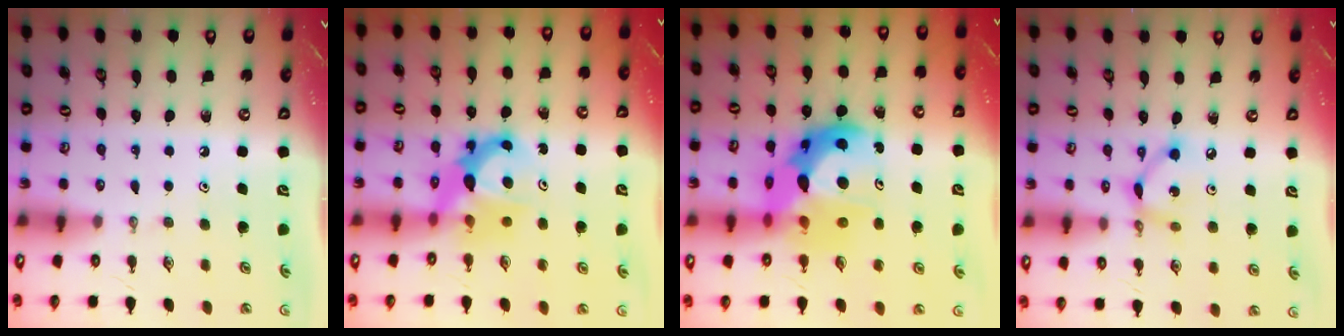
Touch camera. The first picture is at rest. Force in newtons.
{"total": 7.9, "press": 7.8, "slide": 0.5}
{"total": 16.5, "press": 16.5, "slide": 1.3}
{"total": 7.6, "press": 7.6, "slide": 0.4}